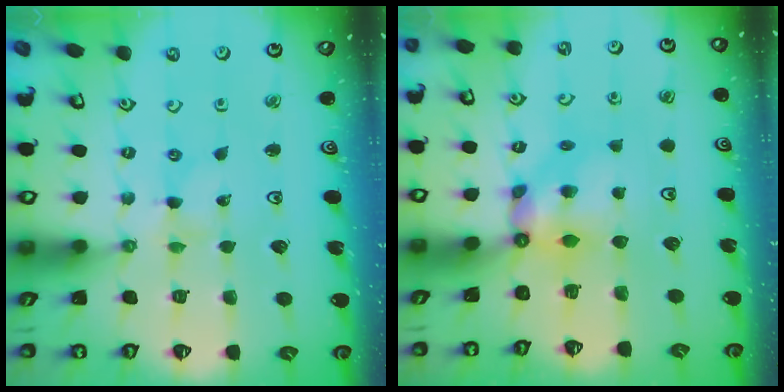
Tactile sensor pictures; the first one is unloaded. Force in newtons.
{"total": 5.4, "press": 5.4, "slide": 0.8}